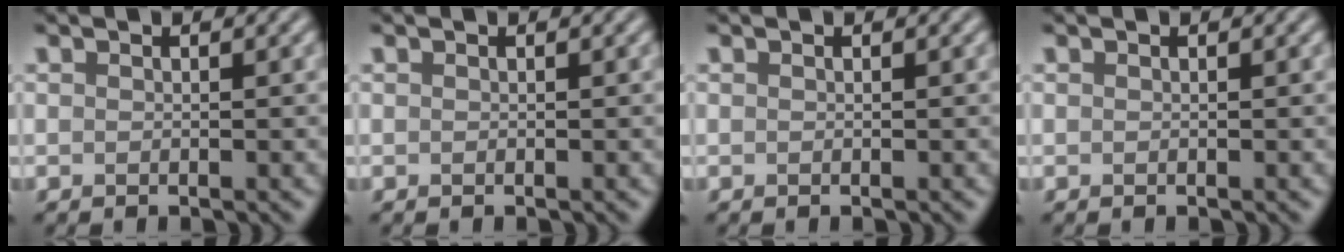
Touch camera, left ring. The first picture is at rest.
{"total": 0.0}
{"total": 0.0}
{"total": 0.0}